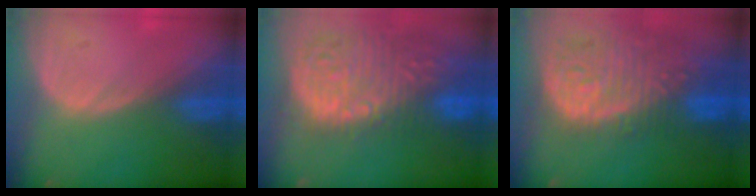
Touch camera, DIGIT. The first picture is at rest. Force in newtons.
{"total": 15.4, "press": 12.6, "slide": 8.8}
{"total": 14.2, "press": 11.7, "slide": 8.1}